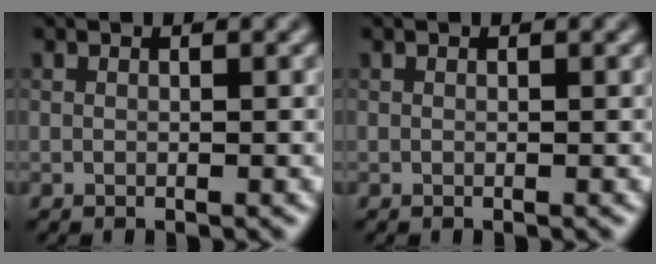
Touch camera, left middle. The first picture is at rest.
{"total": 0.0}